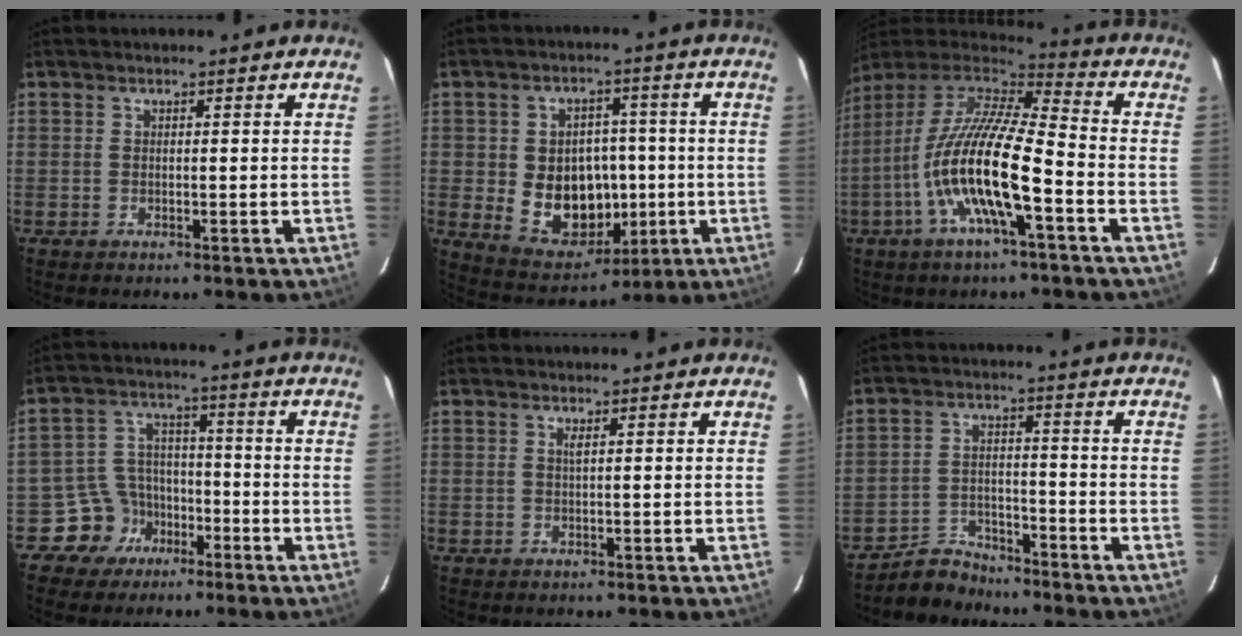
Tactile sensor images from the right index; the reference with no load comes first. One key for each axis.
{"total": 13.3, "fx": -1.6, "fy": 10.7, "fz": 7.7, "tx": -0.157, "ty": 0.006, "tz": 0.002}
{"total": 18.4, "fx": -6.4, "fy": 3.6, "fz": 16.8, "tx": -0.312, "ty": -0.021, "tz": -0.130}
{"total": 7.8, "fx": -4.9, "fy": 6.0, "fz": 0.5, "tx": -0.025, "ty": 0.032, "tz": -0.082}
{"total": 0.6, "fx": 0.2, "fy": -0.2, "fz": 0.6, "tx": -0.011, "ty": 0.001, "tz": 0.003}
{"total": 6.6, "fx": -6.1, "fy": 2.7, "fz": 0.1, "tx": -0.018, "ty": 0.019, "tz": -0.104}